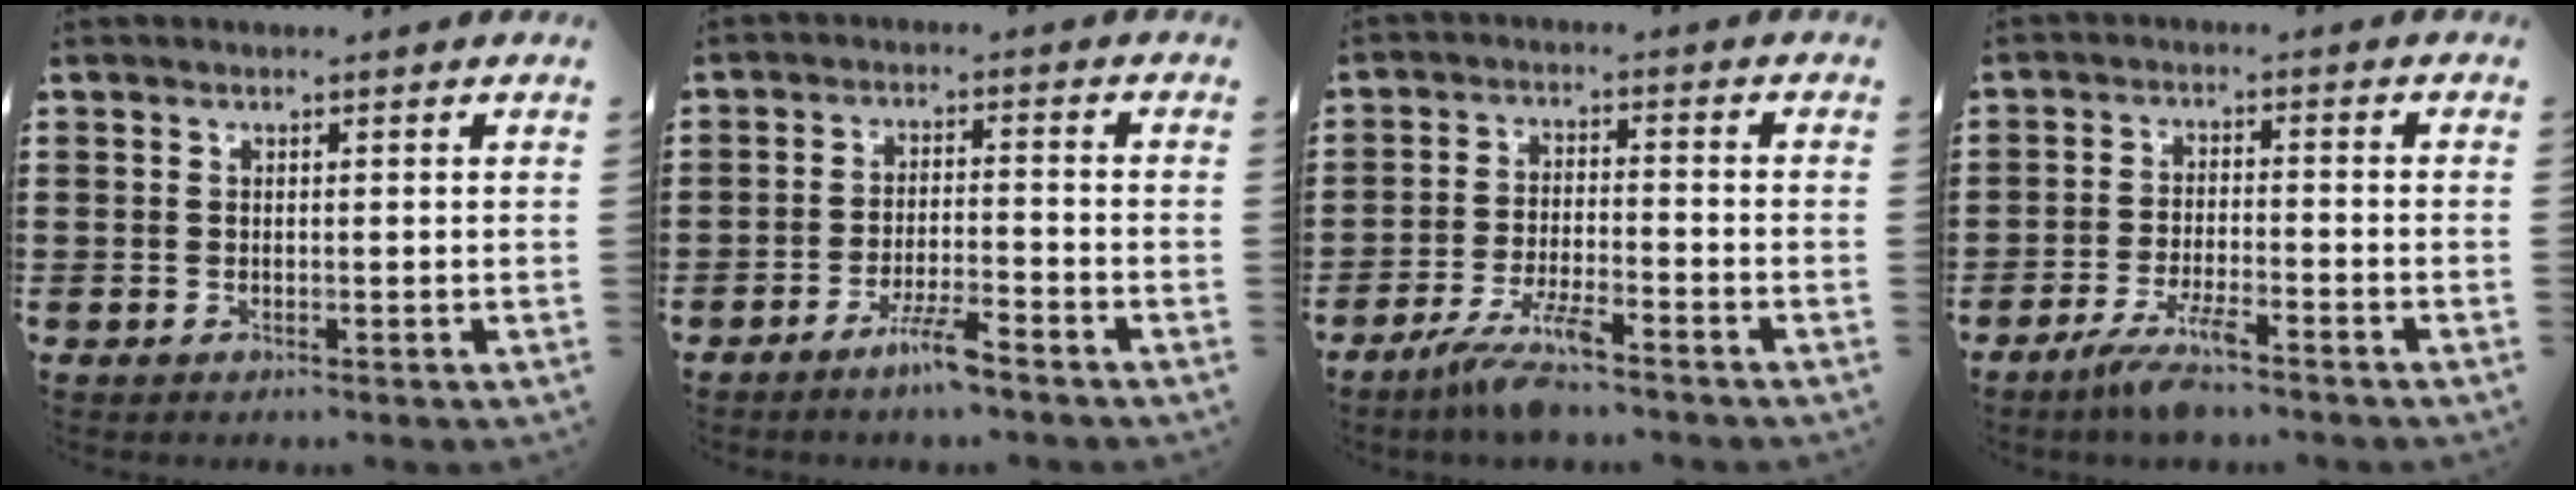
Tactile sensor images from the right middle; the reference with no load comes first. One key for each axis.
{"total": 4.6, "fx": -3.4, "fy": 0.3, "fz": 3.1, "tx": -0.063, "ty": -0.002, "tz": -0.063}
{"total": 6.3, "fx": -4.8, "fy": 0.7, "fz": 3.9, "tx": -0.088, "ty": -0.012, "tz": -0.093}
{"total": 5.5, "fx": -4.0, "fy": 0.7, "fz": 3.7, "tx": -0.084, "ty": -0.012, "tz": -0.076}